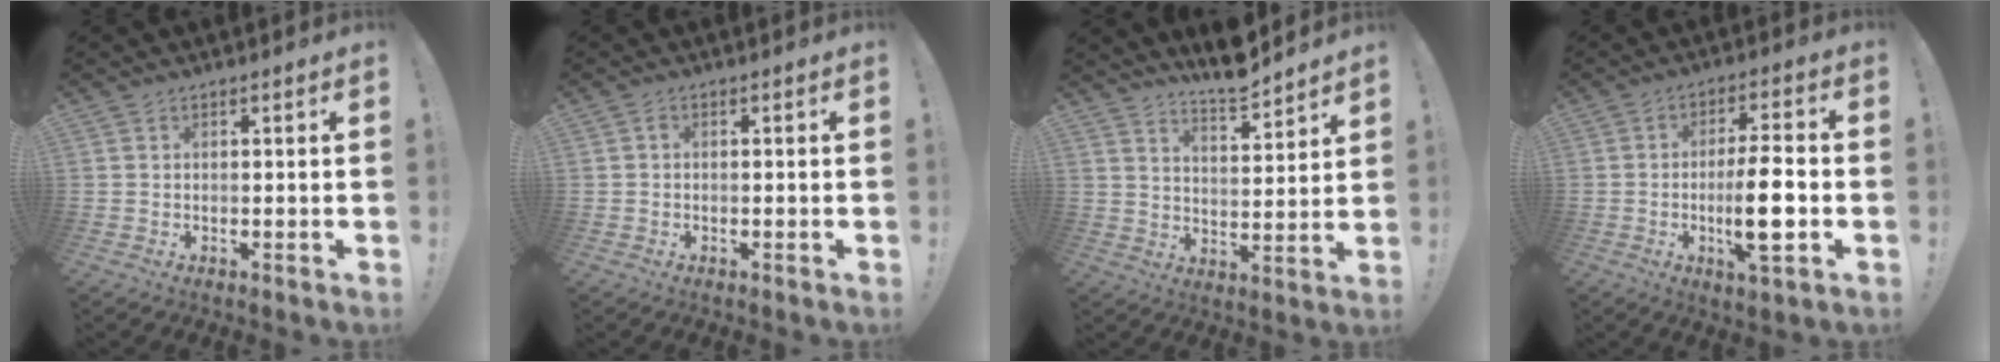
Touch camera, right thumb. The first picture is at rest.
{"total": 0.6, "force": [-0.2, 0.5, 0.3], "torque": [-0.005, 0.004, -0.004]}
{"total": 8.5, "force": [8.0, 0.9, 2.8], "torque": [-0.040, -0.063, 0.142]}
{"total": 12.1, "force": [-2.5, 2.5, 11.6], "torque": [-0.191, -0.003, -0.050]}